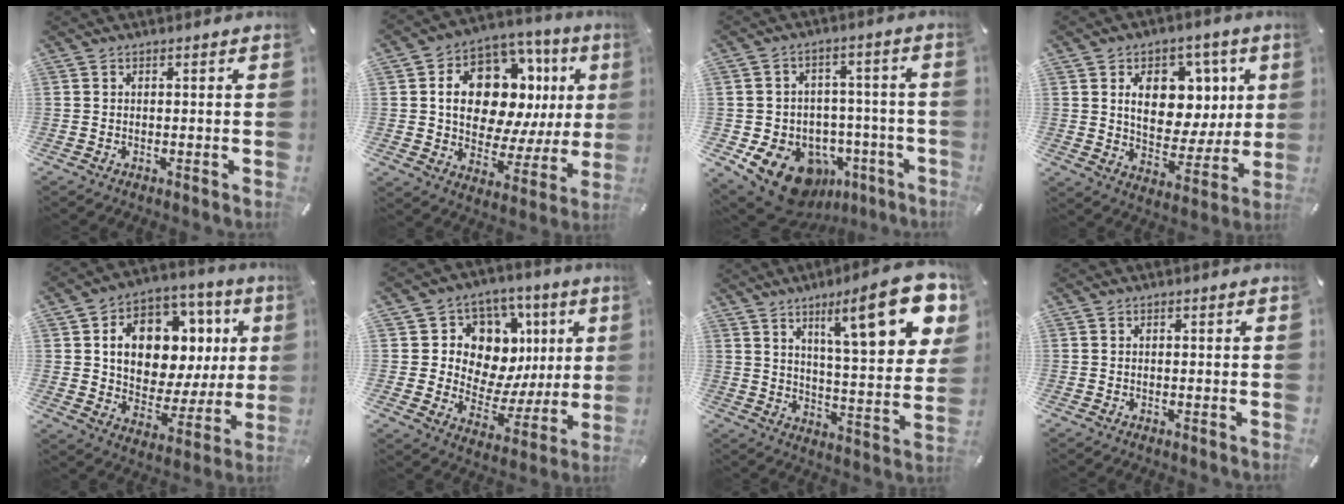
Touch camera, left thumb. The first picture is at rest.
{"total": 17.3, "force": [6.3, 11.1, 11.7], "torque": [-0.179, -0.040, 0.113]}
{"total": 15.6, "force": [-8.3, 10.8, 7.5], "torque": [-0.111, 0.048, -0.127]}
{"total": 13.6, "force": [4.3, 10.5, 7.5], "torque": [-0.100, -0.021, 0.079]}
{"total": 15.1, "force": [5.2, 10.5, 9.5], "torque": [-0.153, -0.034, 0.097]}
{"total": 11.3, "force": [3.7, 10.1, 3.5], "torque": [-0.038, -0.054, 0.073]}
{"total": 20.4, "force": [10.6, 5.7, 16.5], "torque": [-0.232, -0.061, 0.155]}
{"total": 0.0}